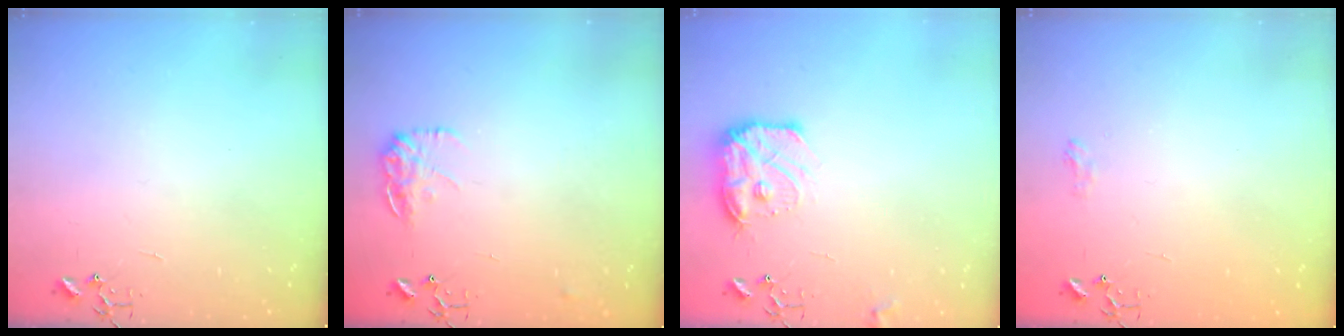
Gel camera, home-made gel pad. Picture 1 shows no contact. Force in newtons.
{"total": 10.8, "press": 10.7, "slide": 0.6}
{"total": 12.6, "press": 12.6, "slide": 0.6}
{"total": 6.3, "press": 6.3, "slide": 0.8}